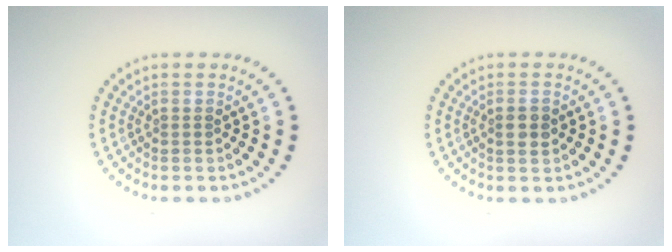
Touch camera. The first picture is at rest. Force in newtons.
{"total": 1.6, "press": 1.6, "slide": 0.3}